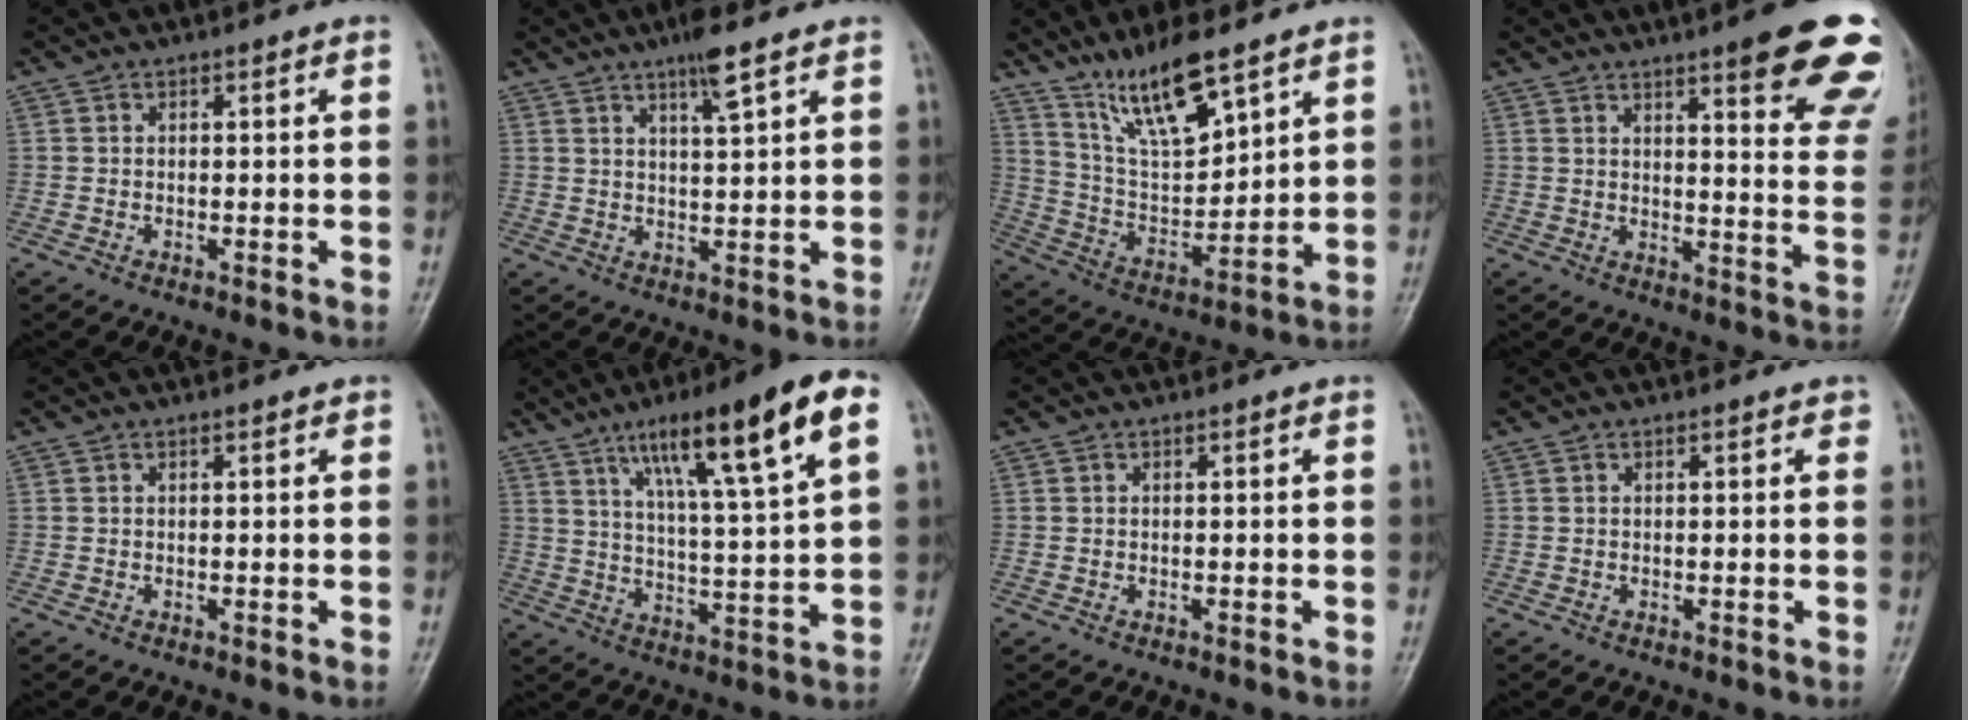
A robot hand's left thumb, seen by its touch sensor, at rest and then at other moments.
{"total": 5.2, "force": [3.3, 0.4, 4.0], "torque": [-0.069, -0.016, 0.059]}
{"total": 13.0, "force": [9.4, 3.4, 8.4], "torque": [-0.137, -0.058, 0.191]}
{"total": 19.2, "force": [12.1, 3.8, 14.4], "torque": [-0.146, -0.053, 0.140]}
{"total": 0.5, "force": [0.3, 0.2, 0.4], "torque": [-0.005, 0.000, 0.002]}
{"total": 19.3, "force": [9.4, 2.7, 16.7], "torque": [-0.251, -0.018, 0.149]}
{"total": 0.0}
{"total": 0.8, "force": [0.5, 0.4, 0.6], "torque": [-0.004, 0.000, 0.002]}